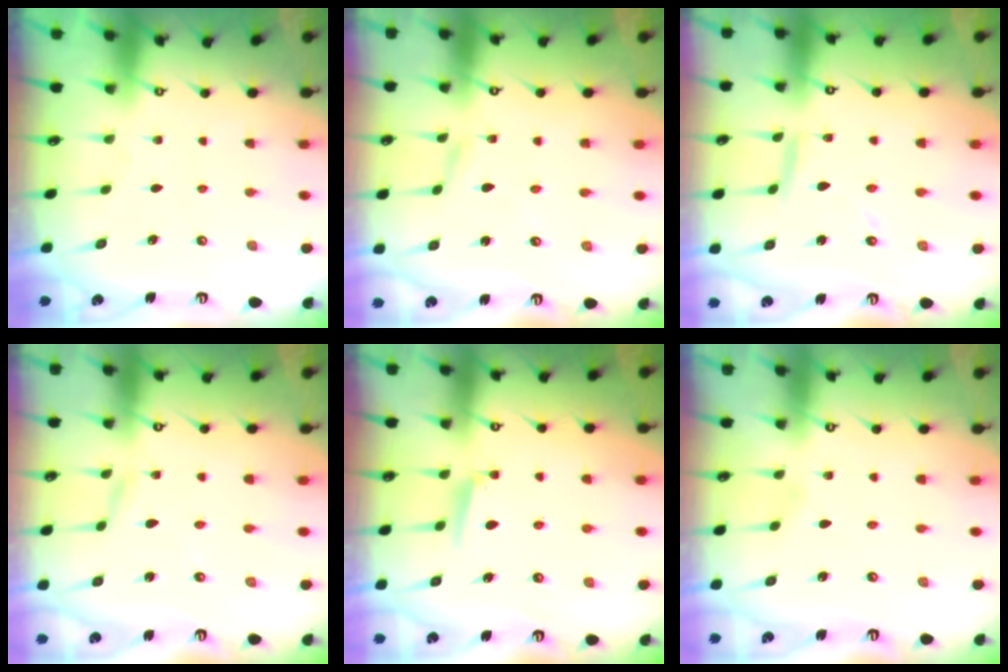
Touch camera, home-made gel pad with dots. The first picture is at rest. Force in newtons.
{"total": 2.5, "press": 2.5, "slide": 0.2}
{"total": 6.1, "press": 6.1, "slide": 0.3}
{"total": 1.7, "press": 1.7, "slide": 0.2}
{"total": 6.0, "press": 5.9, "slide": 0.8}
{"total": 1.9, "press": 1.9, "slide": 0.2}